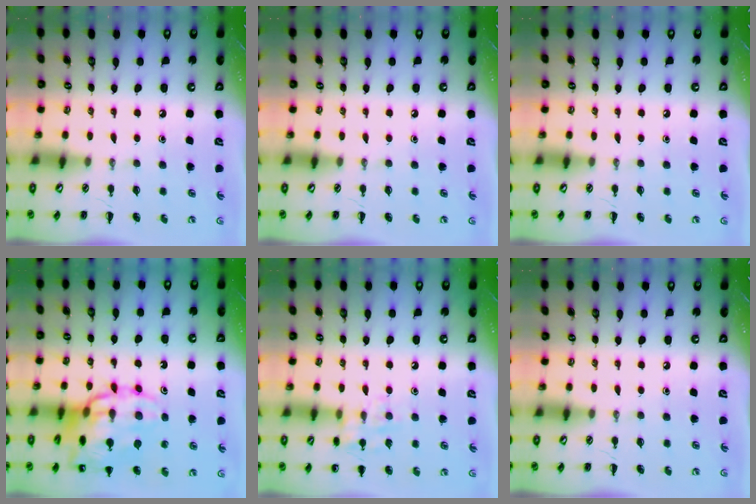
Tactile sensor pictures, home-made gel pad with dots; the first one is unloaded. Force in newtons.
{"total": 0.0}
{"total": 0.0}
{"total": 20.4, "press": 20.2, "slide": 2.5}
{"total": 9.0, "press": 9.0, "slide": 0.8}
{"total": 0.0}